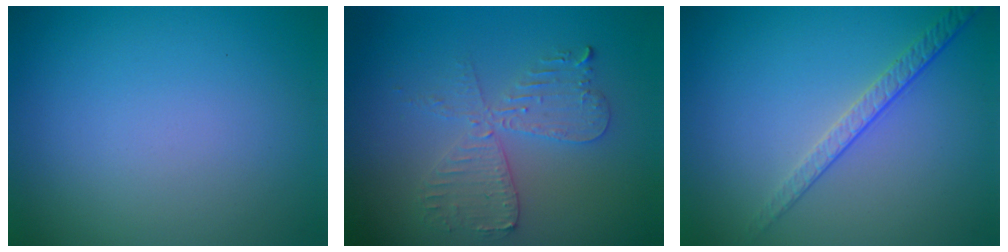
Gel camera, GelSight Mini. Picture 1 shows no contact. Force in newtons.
{"total": 4.2, "press": 3.6, "slide": 2.2}
{"total": 2.1, "press": 1.6, "slide": 1.4}